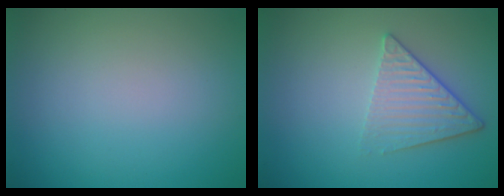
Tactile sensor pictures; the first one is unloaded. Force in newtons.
{"total": 3.3, "press": 2.9, "slide": 1.6}